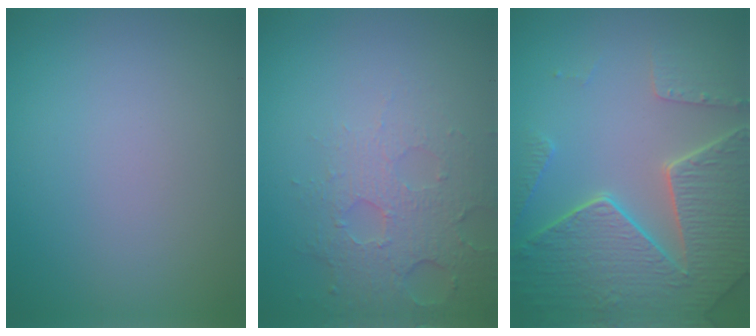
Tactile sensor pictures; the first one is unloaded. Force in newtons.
{"total": 4.9, "press": 3.4, "slide": 3.5}
{"total": 8.4, "press": 6.1, "slide": 5.7}